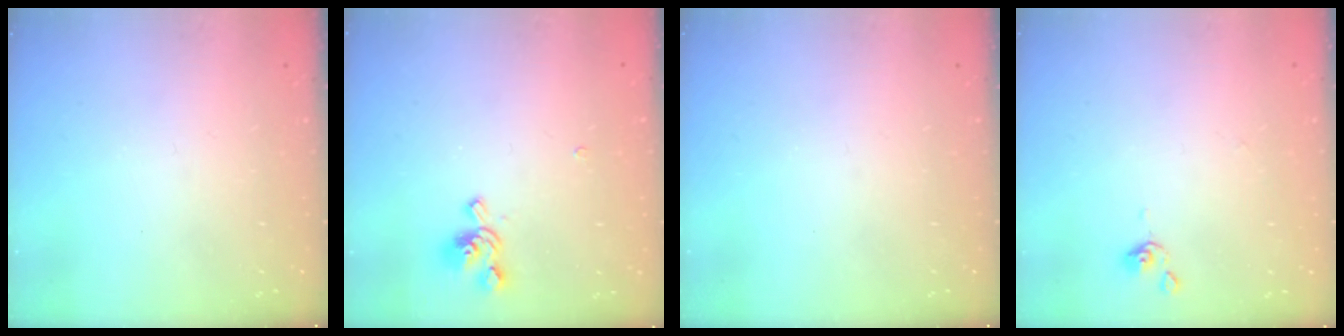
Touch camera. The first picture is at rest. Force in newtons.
{"total": 1.2, "press": 0.2, "slide": 1.2}
{"total": 0.0}
{"total": 0.0}